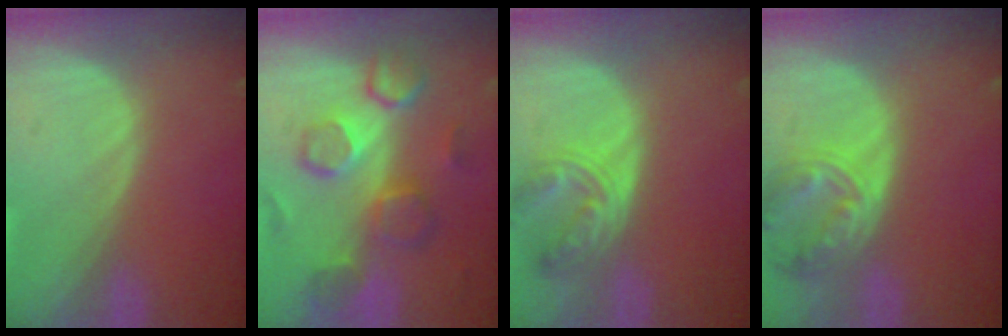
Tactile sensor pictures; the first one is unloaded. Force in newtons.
{"total": 9.4, "press": 8.8, "slide": 3.4}
{"total": 5.7, "press": 5.7, "slide": 0.4}
{"total": 8.1, "press": 7.1, "slide": 3.9}